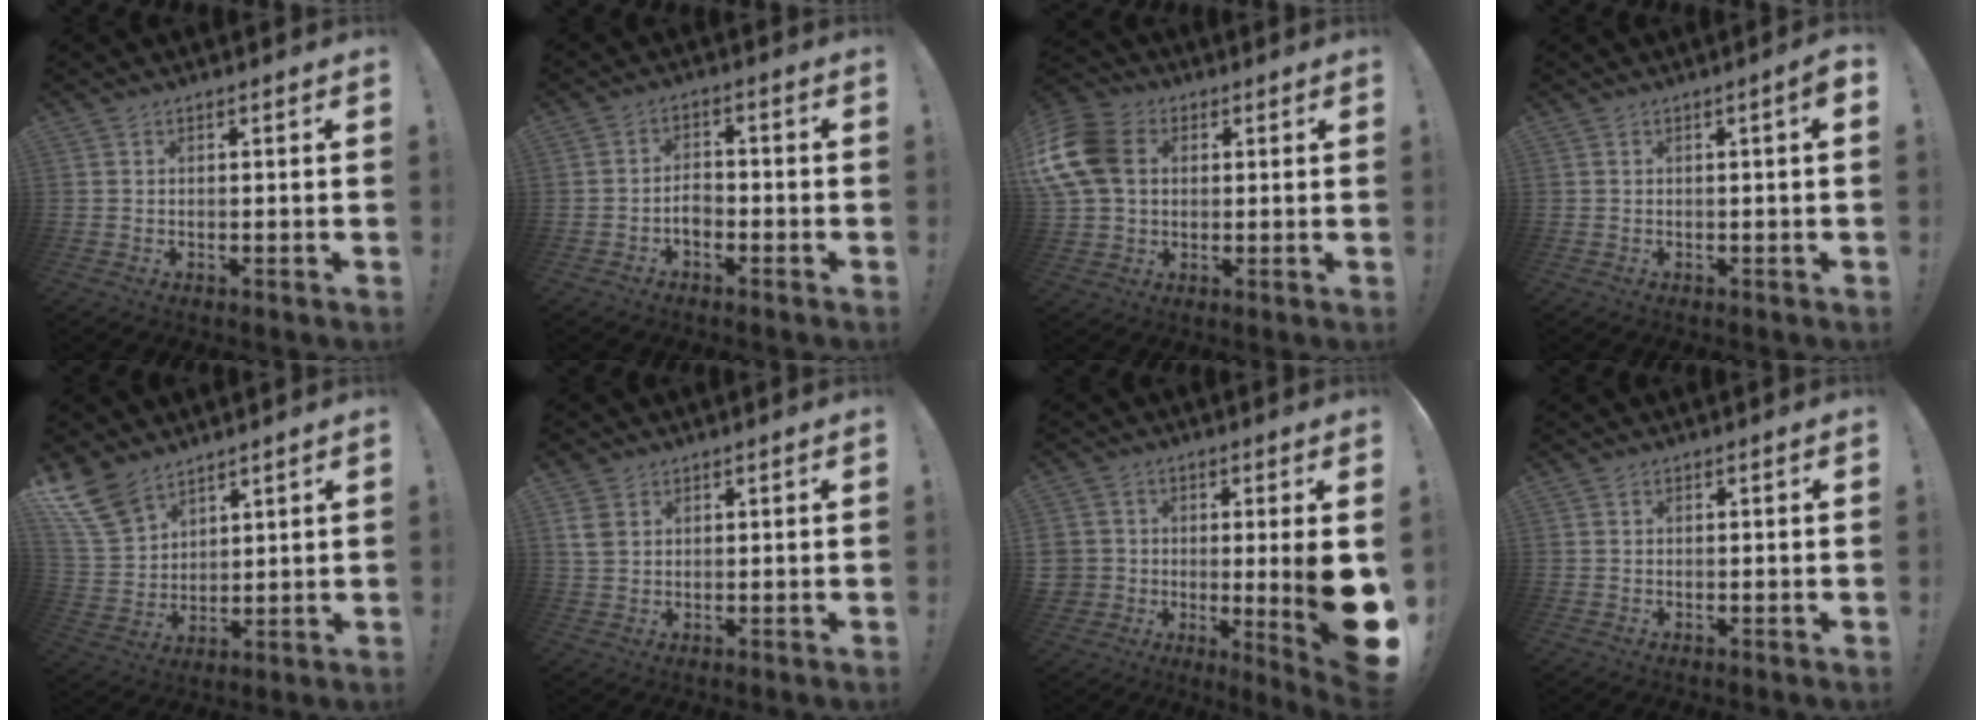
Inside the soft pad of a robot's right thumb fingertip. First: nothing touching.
{"total": 3.8, "force": [-1.8, 2.6, 2.1], "torque": [-0.029, 0.005, -0.032]}
{"total": 16.5, "force": [2.7, 12.3, 10.6], "torque": [-0.218, 0.010, 0.057]}
{"total": 2.5, "force": [0.1, -0.1, 2.5], "torque": [-0.043, 0.001, -0.001]}
{"total": 12.7, "force": [9.5, 6.9, 5.0], "torque": [-0.110, -0.053, 0.190]}
{"total": 4.6, "force": [2.1, 3.2, 2.5], "torque": [-0.058, 0.000, 0.043]}
{"total": 10.9, "force": [-0.6, 4.6, 9.9], "torque": [-0.136, -0.009, 0.003]}
{"total": 0.0}